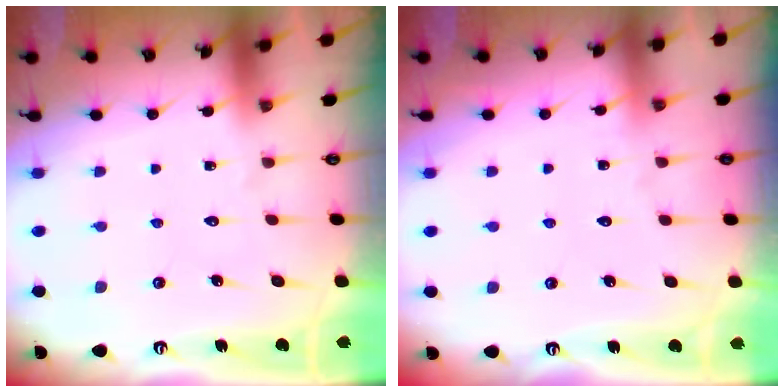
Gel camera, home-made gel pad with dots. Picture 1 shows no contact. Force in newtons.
{"total": 2.5, "press": 2.5, "slide": 0.3}